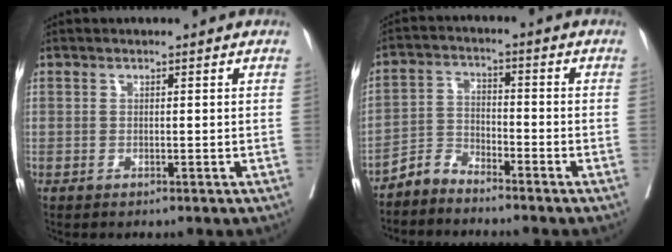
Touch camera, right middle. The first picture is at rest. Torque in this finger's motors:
{"motor_torque": [-0.06, -0.73, 0.04, 0.01]}